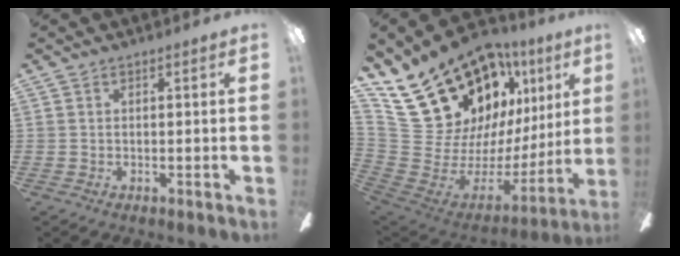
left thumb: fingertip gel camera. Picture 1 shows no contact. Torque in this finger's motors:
{"motor_torque": [0.58, 0.95, 1.29, -1.47, 0.36]}